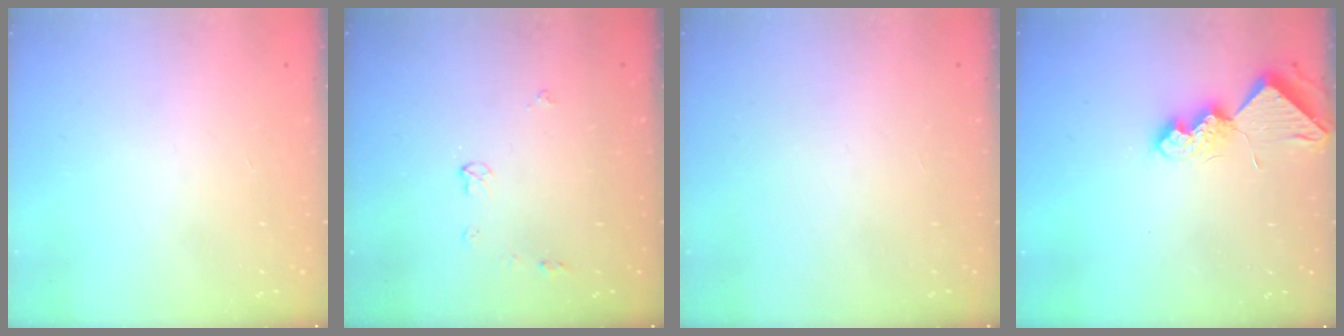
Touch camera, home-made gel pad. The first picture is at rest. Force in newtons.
{"total": 4.5, "press": 4.5, "slide": 0.6}
{"total": 0.0}
{"total": 10.0, "press": 9.9, "slide": 1.0}